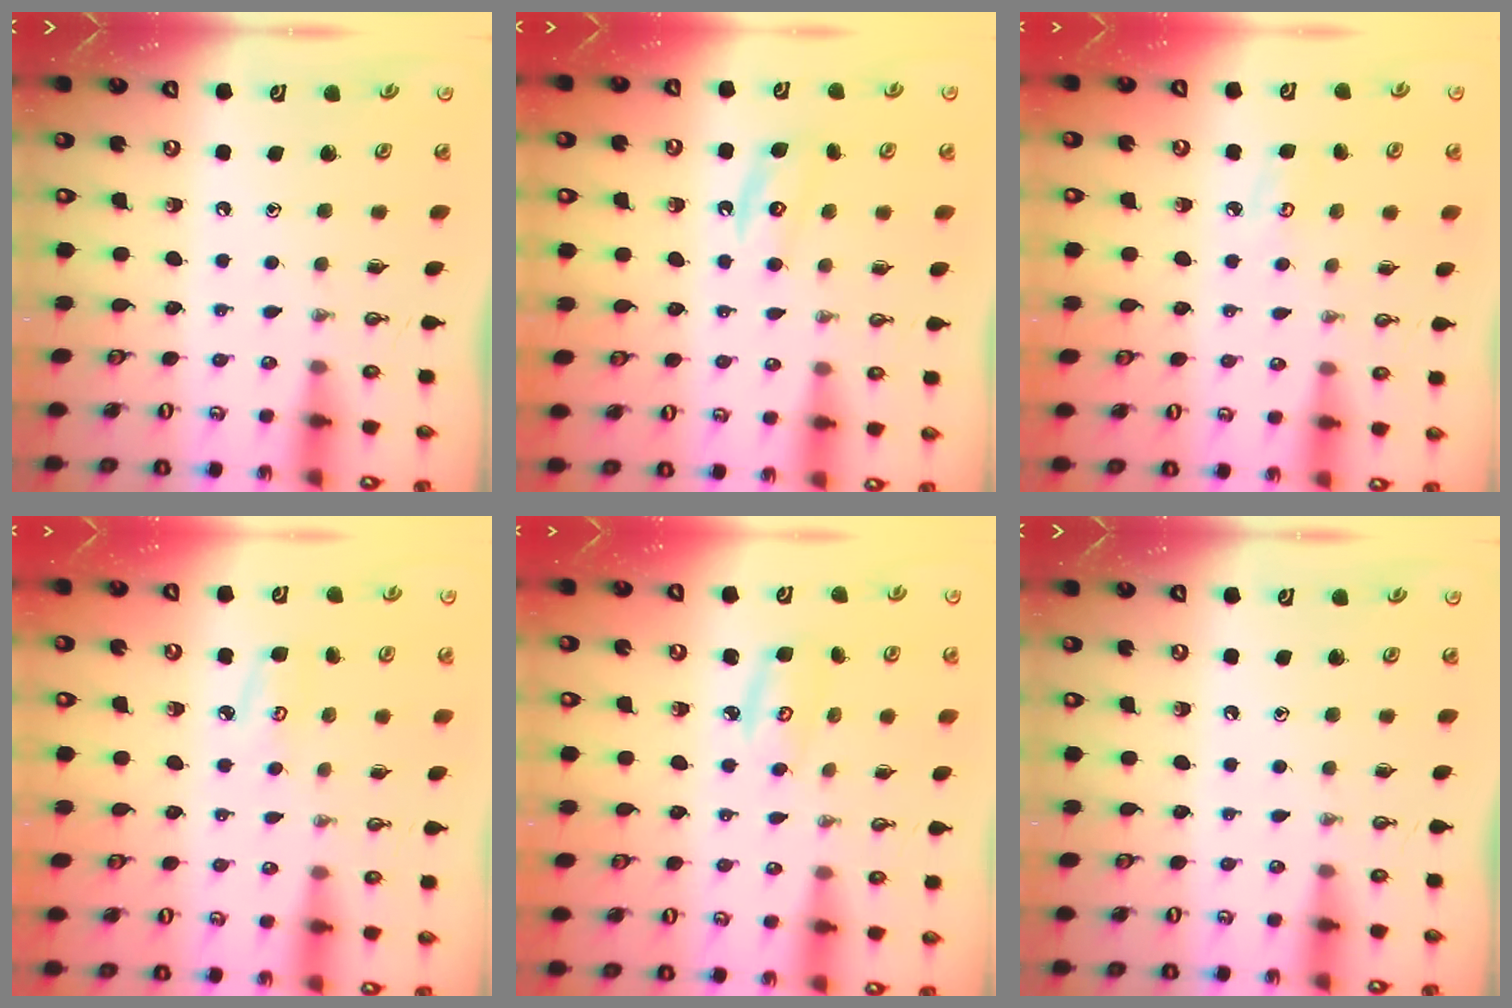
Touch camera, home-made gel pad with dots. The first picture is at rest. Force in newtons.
{"total": 4.1, "press": 4.0, "slide": 0.6}
{"total": 4.4, "press": 4.4, "slide": 0.4}
{"total": 5.5, "press": 5.5, "slide": 0.6}
{"total": 3.6, "press": 3.6, "slide": 0.3}
{"total": 0.0}